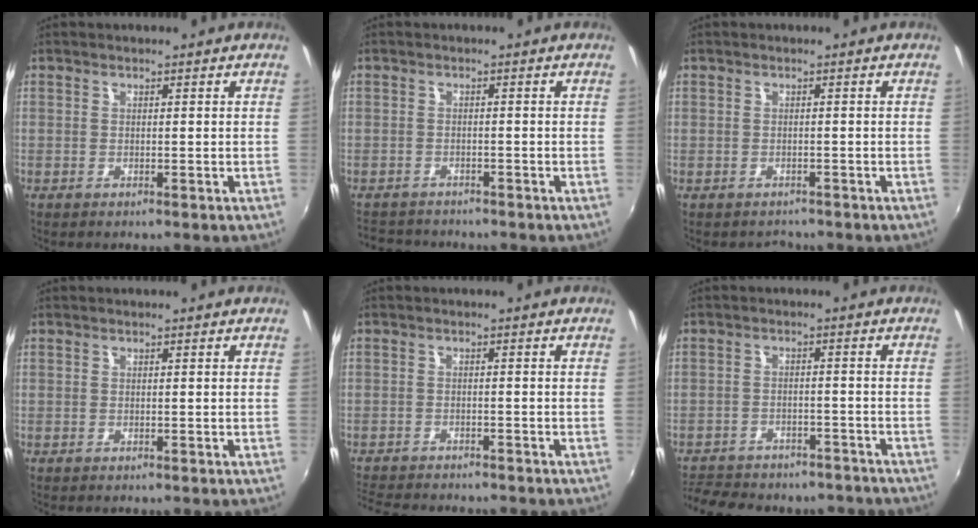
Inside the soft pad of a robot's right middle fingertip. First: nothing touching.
{"total": 5.2, "force": [-4.7, 2.1, 0.7], "torque": [-0.030, 0.002, -0.081]}
{"total": 1.8, "force": [-1.3, 1.2, -0.3], "torque": [0.000, 0.004, -0.018]}
{"total": 0.0}
{"total": 9.5, "force": [-8.7, 2.2, 3.2], "torque": [-0.088, -0.016, -0.138]}
{"total": 17.6, "force": [-14.8, 7.0, 6.3], "torque": [-0.150, 0.004, -0.195]}